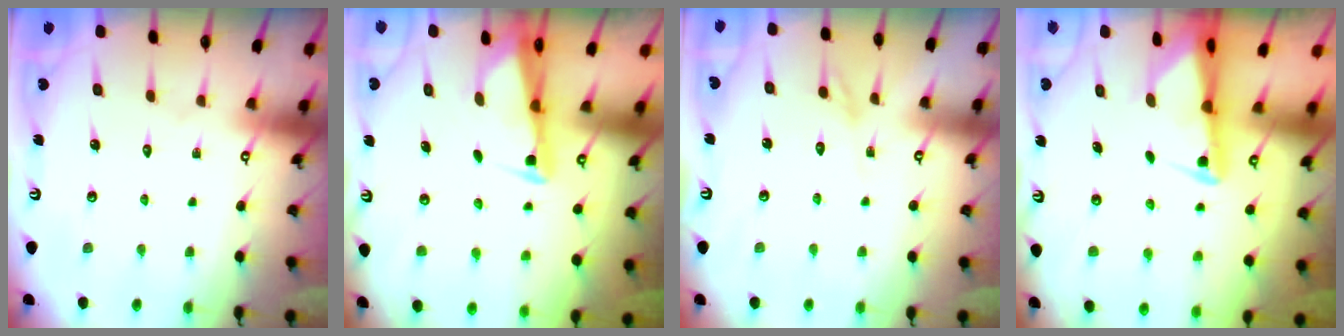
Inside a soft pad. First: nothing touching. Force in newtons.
{"total": 2.8, "press": 2.7, "slide": 0.6}
{"total": 2.4, "press": 2.4, "slide": 0.3}
{"total": 2.1, "press": 2.1, "slide": 0.5}